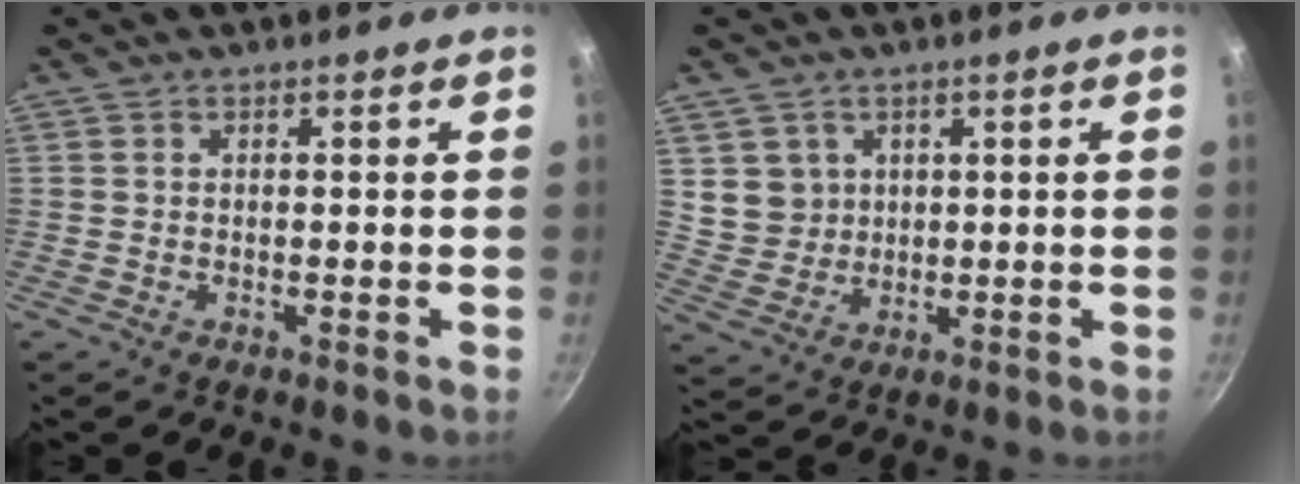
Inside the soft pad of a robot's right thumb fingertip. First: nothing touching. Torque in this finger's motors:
{"motor_torque": [-1.24, 1.40, -0.17, 0.24, 0.05]}